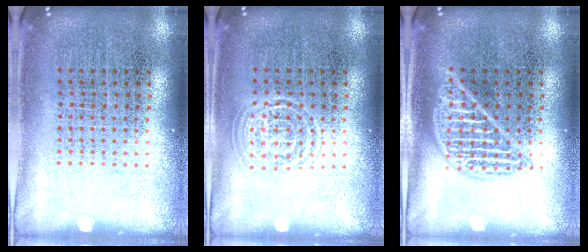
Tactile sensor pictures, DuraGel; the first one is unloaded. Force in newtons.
{"total": 1.4, "press": 1.4, "slide": 0.1}
{"total": 2.3, "press": 2.3, "slide": 0.3}